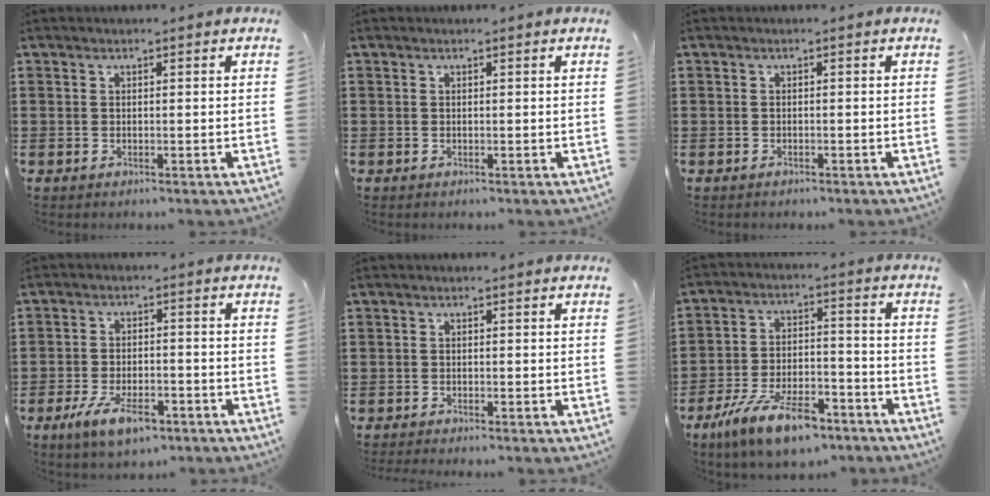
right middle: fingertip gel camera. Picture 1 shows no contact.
{"total": 0.0}
{"total": 0.8, "force": [-0.5, 0.5, -0.1], "torque": [0.001, 0.003, -0.013]}
{"total": 6.2, "force": [-3.9, 2.5, 4.1], "torque": [-0.084, 0.004, -0.072]}
{"total": 0.8, "force": [-0.8, 0.0, 0.0], "torque": [-0.001, -0.001, -0.016]}
{"total": 11.1, "force": [-8.4, 3.2, 6.6], "torque": [-0.132, 0.022, -0.161]}